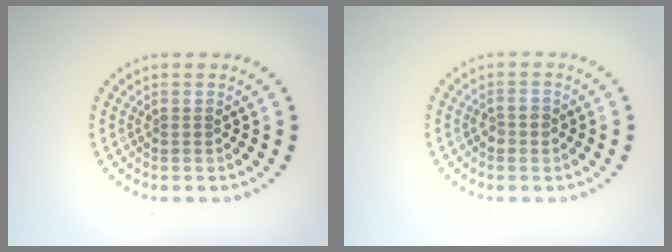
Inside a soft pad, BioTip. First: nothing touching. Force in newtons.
{"total": 1.3, "press": 1.3, "slide": 0.3}